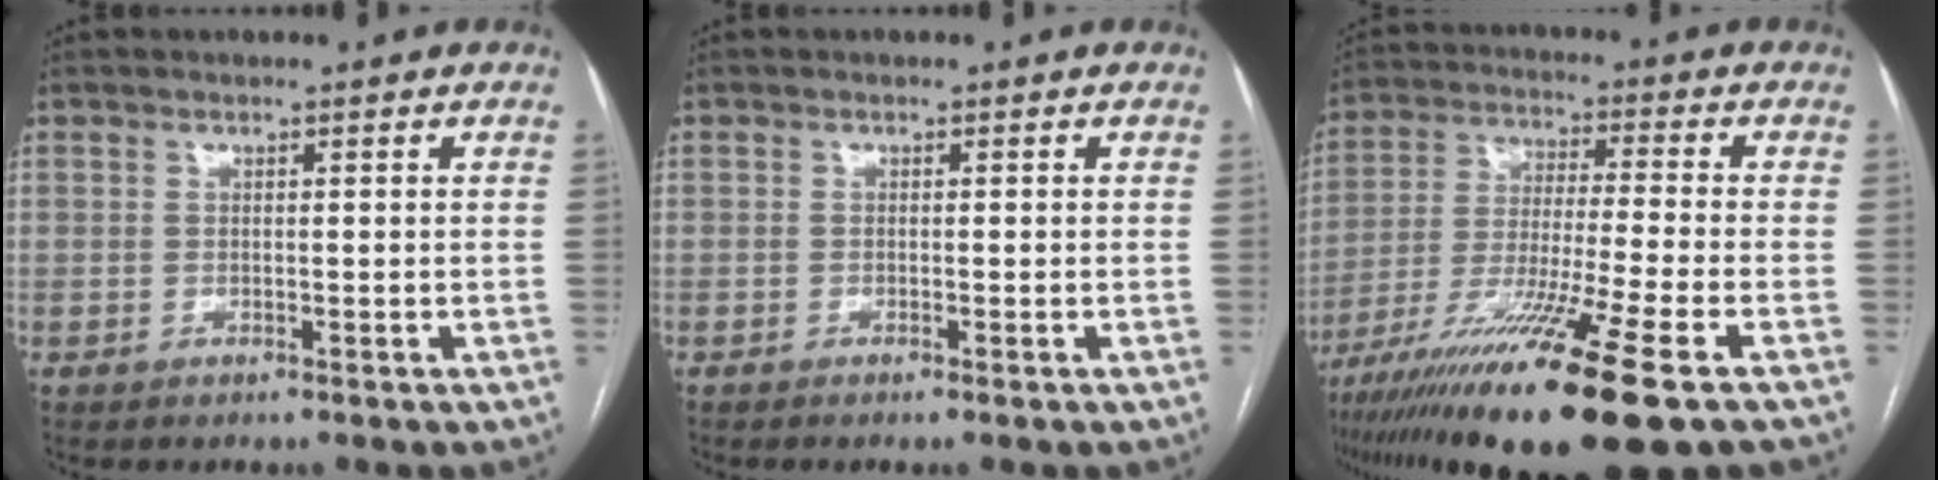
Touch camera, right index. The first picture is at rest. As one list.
[{"total": 0.6, "force": [-0.4, -0.1, 0.4], "torque": [-0.008, 0.000, -0.007]}, {"total": 19.0, "force": [-11.8, -0.3, 15.0], "torque": [-0.255, -0.053, -0.208]}]